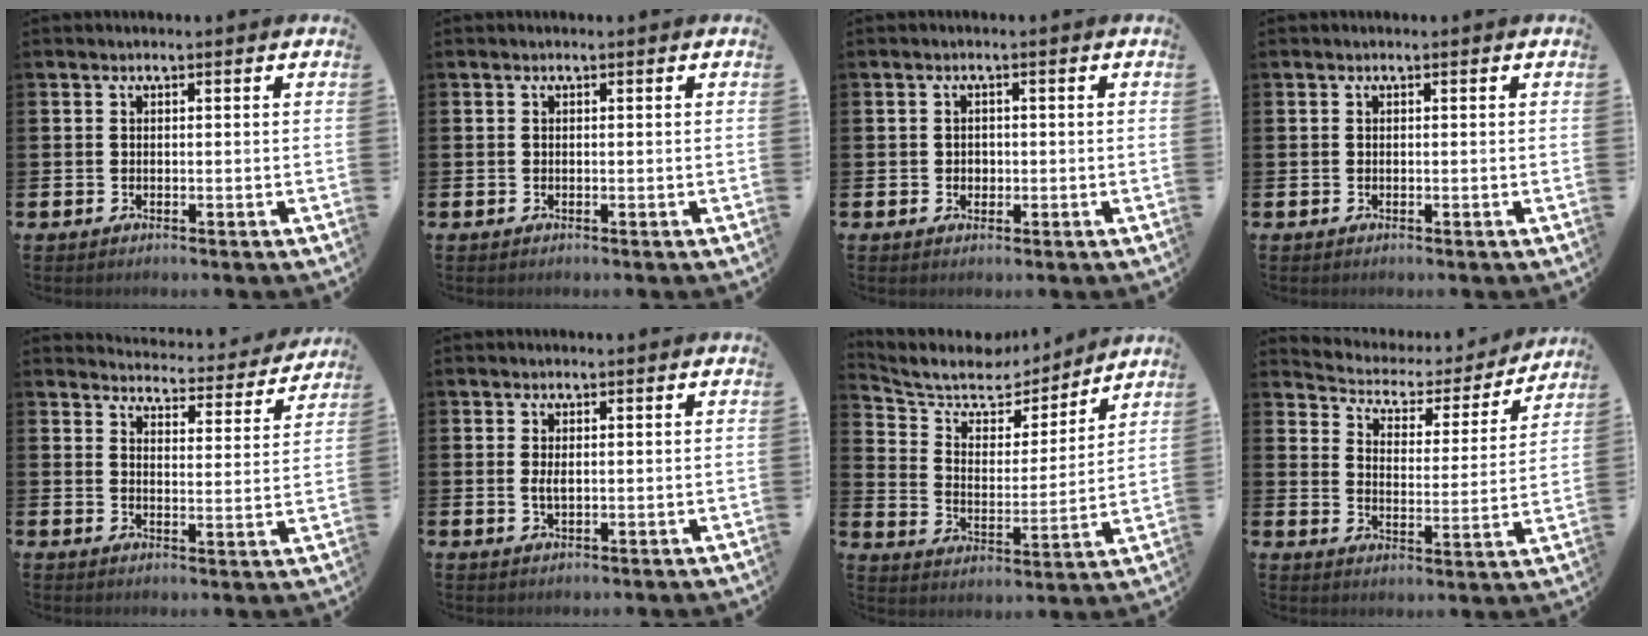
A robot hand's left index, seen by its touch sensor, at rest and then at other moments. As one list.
[{"total": 0.0}, {"total": 1.1, "force": [0.0, 1.1, 0.4], "torque": [0.002, 0.005, -0.004]}, {"total": 0.0}, {"total": 4.0, "force": [3.9, 0.4, 0.4], "torque": [-0.012, -0.040, 0.062]}, {"total": 1.5, "force": [0.1, 0.6, 1.4], "torque": [-0.024, 0.002, 0.000]}, {"total": 7.0, "force": [5.9, 3.3, 1.7], "torque": [-0.077, -0.043, 0.100]}, {"total": 4.4, "force": [3.9, 1.9, 0.8], "torque": [-0.044, -0.031, 0.058]}]